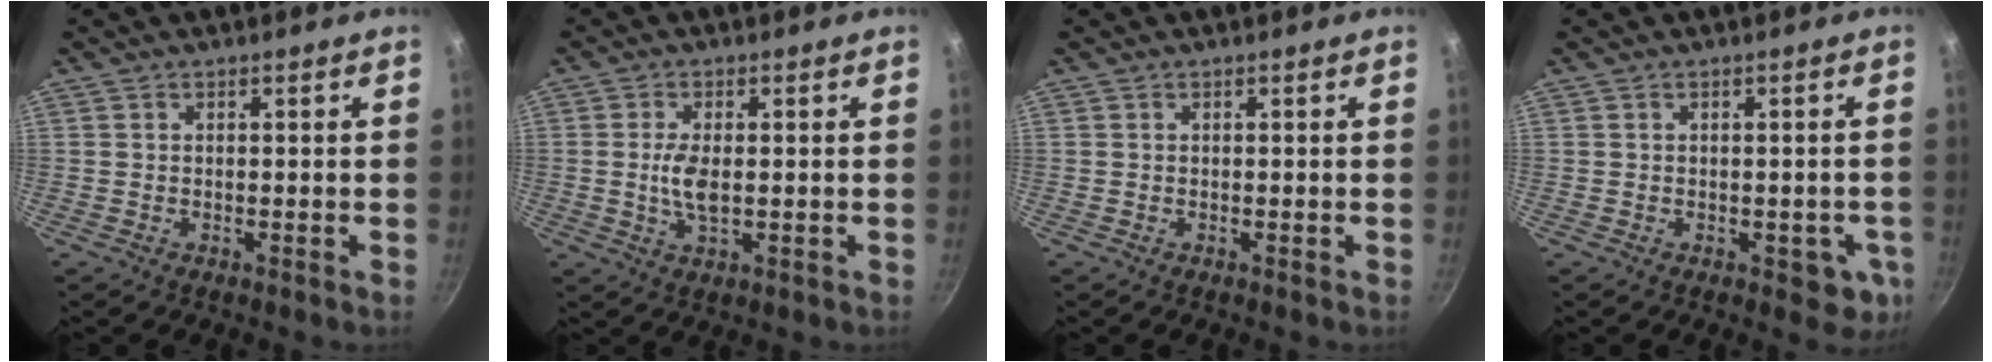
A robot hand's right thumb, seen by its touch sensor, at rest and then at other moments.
{"total": 4.8, "force": [0.0, 2.2, 4.3], "torque": [-0.088, -0.005, 0.002]}
{"total": 0.0}
{"total": 4.2, "force": [-1.7, 2.4, 3.0], "torque": [-0.008, 0.005, -0.017]}